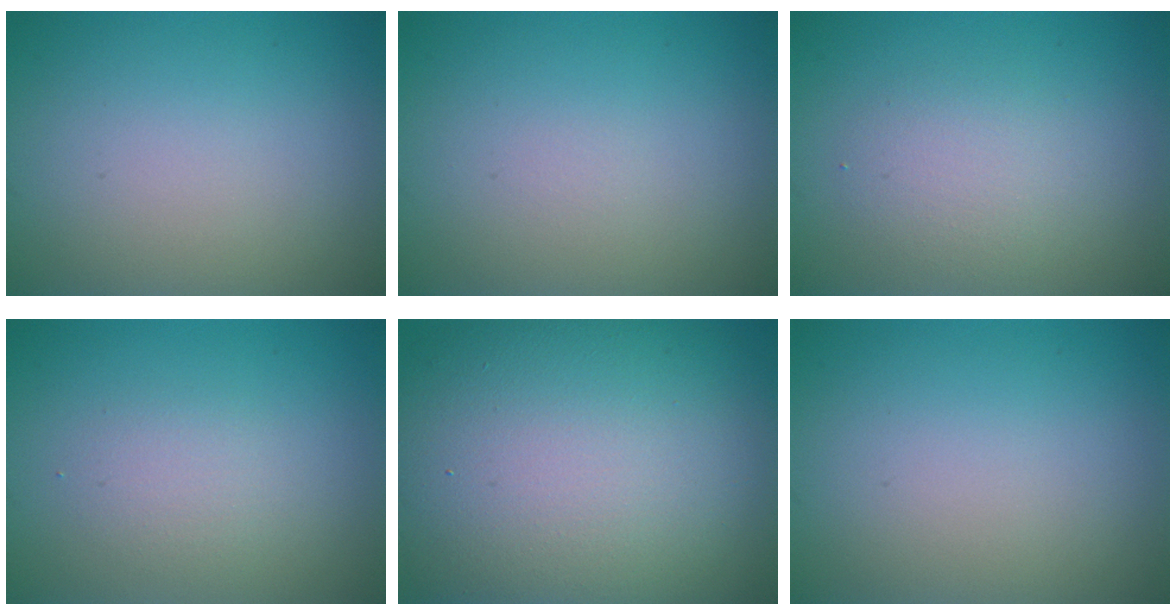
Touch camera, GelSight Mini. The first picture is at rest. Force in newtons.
{"total": 0.0}
{"total": 2.4, "press": 2.4, "slide": 0.2}
{"total": 1.7, "press": 1.7, "slide": 0.1}
{"total": 17.2, "press": 17.1, "slide": 1.2}
{"total": 0.0}